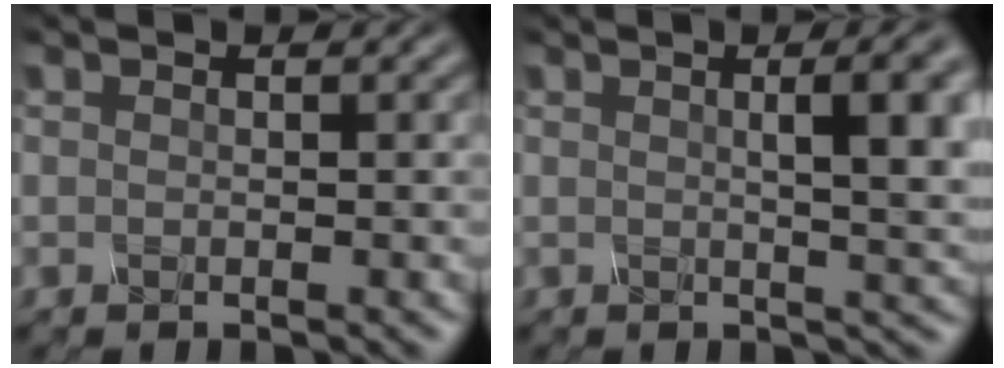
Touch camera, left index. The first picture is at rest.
{"total": 7.4, "force": [1.5, 2.4, 6.8], "torque": [-0.047, 0.017, 0.013]}